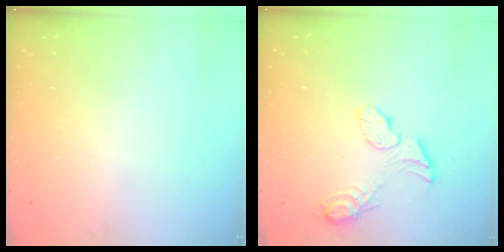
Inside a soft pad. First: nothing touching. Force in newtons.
{"total": 9.0, "press": 9.0, "slide": 0.7}